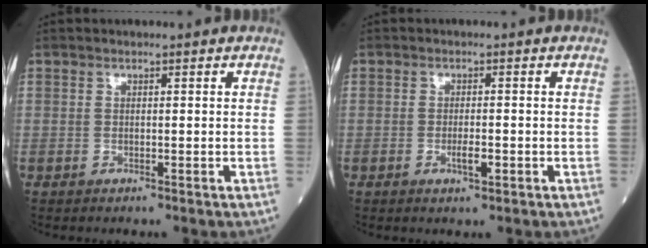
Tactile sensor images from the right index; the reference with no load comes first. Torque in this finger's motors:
{"motor_torque": [0.24, -0.11, 0.15, 0.05]}